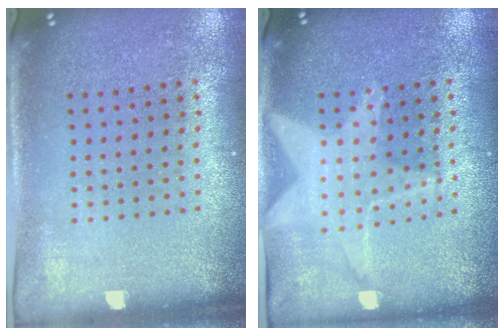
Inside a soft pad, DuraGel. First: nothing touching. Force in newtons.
{"total": 1.2, "press": 1.2, "slide": 0.2}